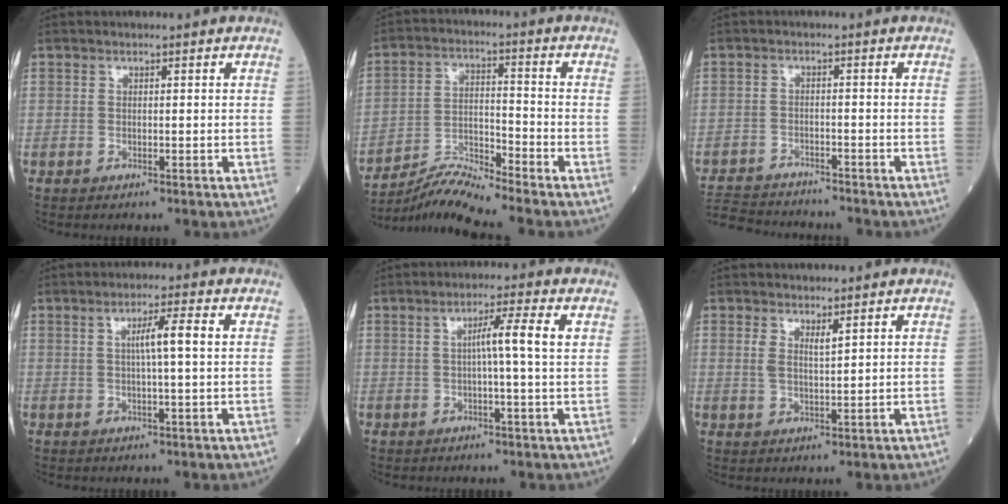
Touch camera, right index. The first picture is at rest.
{"total": 7.4, "force": [-7.0, -2.1, 1.0], "torque": [-0.028, 0.001, -0.130]}
{"total": 9.4, "force": [-9.1, 1.4, 1.8], "torque": [-0.035, 0.000, -0.148]}
{"total": 4.5, "force": [0.8, -0.3, 4.4], "torque": [-0.076, 0.006, 0.014]}
{"total": 5.0, "force": [0.9, -0.8, 4.9], "torque": [-0.081, 0.009, 0.012]}
{"total": 2.5, "force": [1.4, 0.4, 2.0], "torque": [-0.040, -0.007, 0.028]}